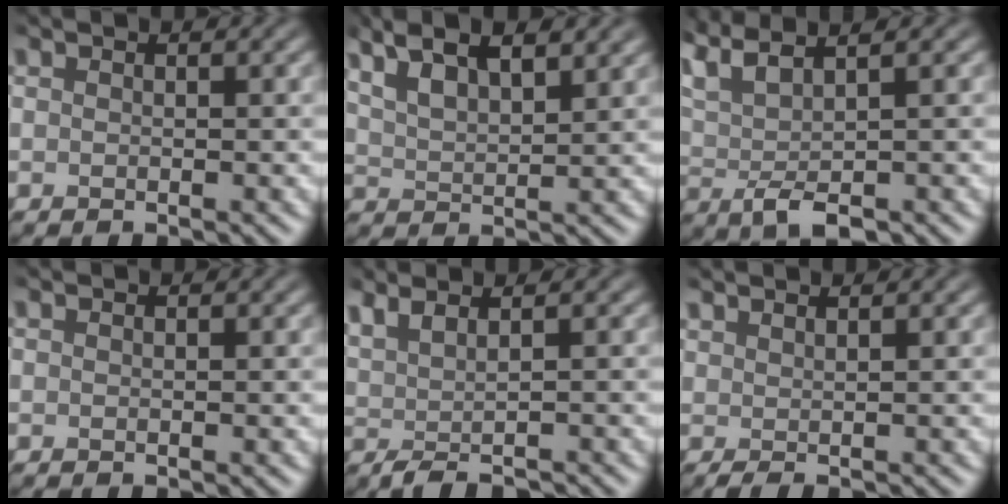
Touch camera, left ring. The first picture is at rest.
{"total": 6.8, "force": [4.4, 2.5, 4.6], "torque": [-0.086, 0.026, 0.062]}
{"total": 5.7, "force": [2.3, 1.8, 4.9], "torque": [-0.100, 0.014, 0.047]}
{"total": 0.0}
{"total": 2.4, "force": [0.4, 0.6, 2.3], "torque": [-0.034, 0.001, 0.009]}
{"total": 0.9, "force": [0.7, 0.0, 0.6], "torque": [-0.013, -0.001, 0.018]}